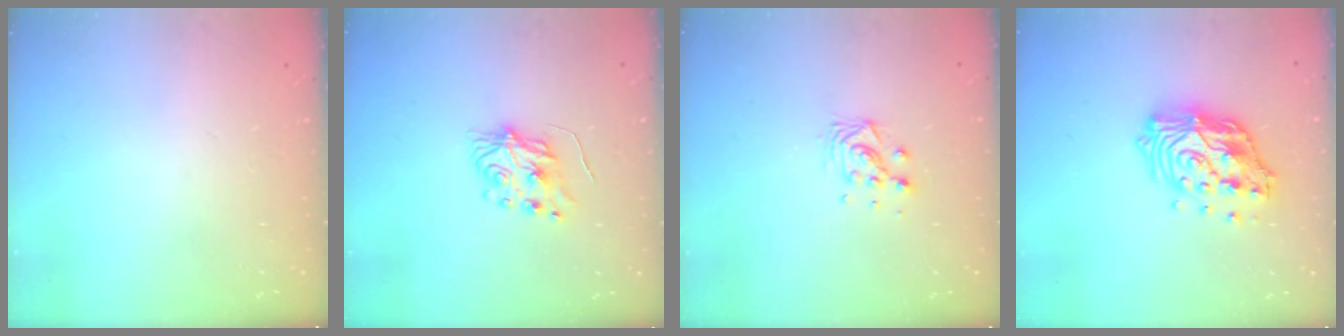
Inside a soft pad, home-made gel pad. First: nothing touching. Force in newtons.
{"total": 6.4, "press": 6.4, "slide": 0.5}
{"total": 7.3, "press": 7.3, "slide": 0.5}
{"total": 15.3, "press": 15.3, "slide": 1.2}